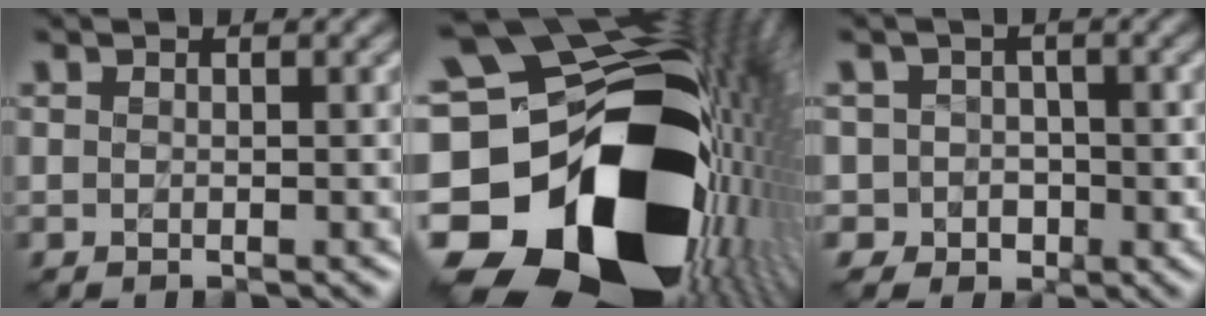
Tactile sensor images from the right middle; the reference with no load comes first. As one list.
[{"total": 22.9, "force": [-7.5, 15.0, 15.7], "torque": [-0.288, -0.038, -0.107]}, {"total": 3.3, "force": [-0.8, 3.1, 1.0], "torque": [0.003, 0.005, -0.031]}]